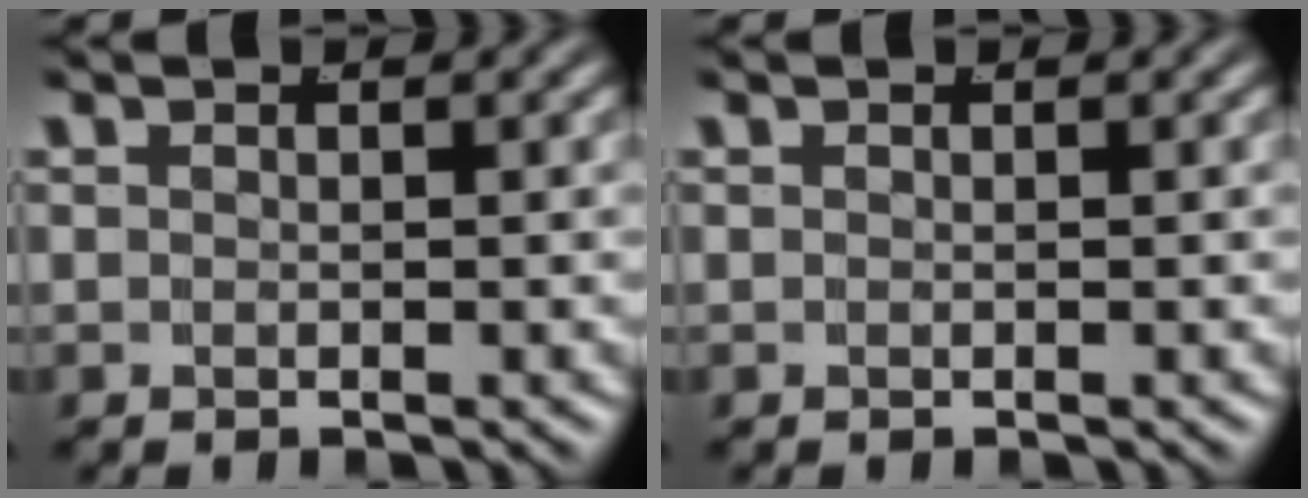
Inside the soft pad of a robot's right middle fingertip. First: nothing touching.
{"total": 0.0}